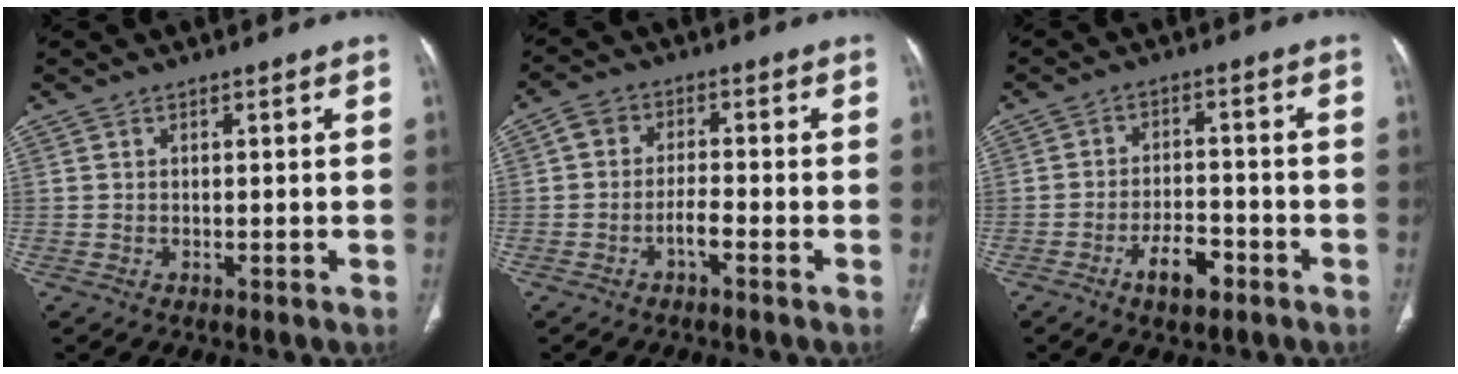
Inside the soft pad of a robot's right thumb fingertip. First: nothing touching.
{"total": 4.4, "force": [-2.0, 2.4, 3.1], "torque": [-0.051, 0.019, -0.044]}
{"total": 6.6, "force": [-3.8, 3.1, 4.4], "torque": [-0.069, 0.026, -0.062]}